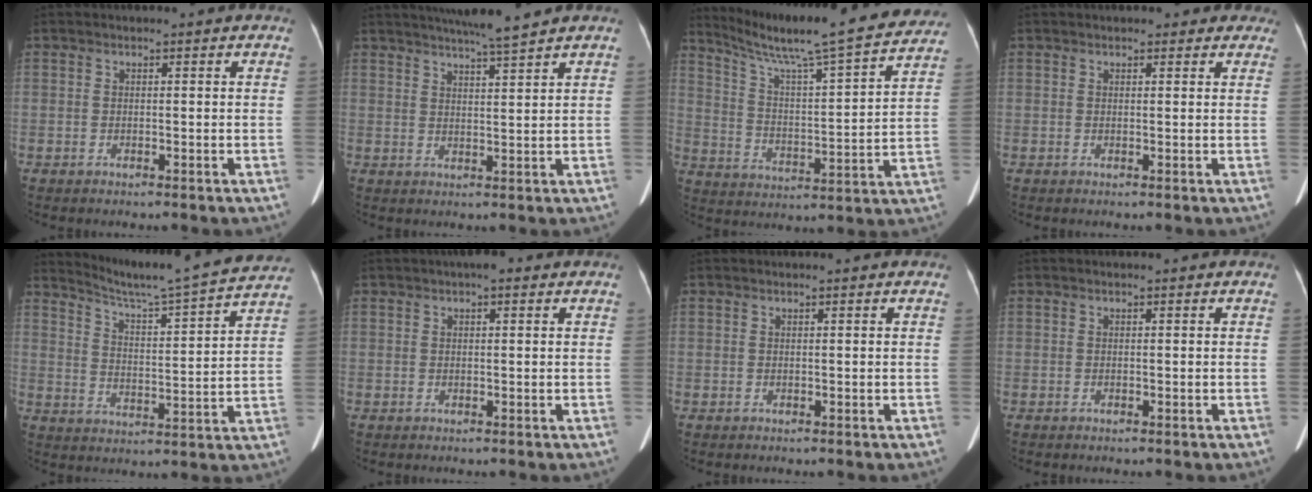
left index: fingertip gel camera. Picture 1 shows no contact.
{"total": 6.6, "force": [5.7, -1.1, 3.1], "torque": [-0.053, 0.002, 0.088]}
{"total": 24.4, "force": [21.6, 0.6, 11.3], "torque": [-0.188, -0.029, 0.301]}
{"total": 3.8, "force": [3.2, 1.7, 1.0], "torque": [0.005, 0.008, 0.023]}
{"total": 17.2, "force": [16.1, -1.7, 5.9], "torque": [-0.108, -0.035, 0.218]}
{"total": 2.0, "force": [1.0, 0.6, 1.6], "torque": [-0.024, 0.013, 0.011]}
{"total": 0.5, "force": [0.5, 0.1, 0.2], "torque": [-0.006, 0.010, 0.004]}
{"total": 0.0}